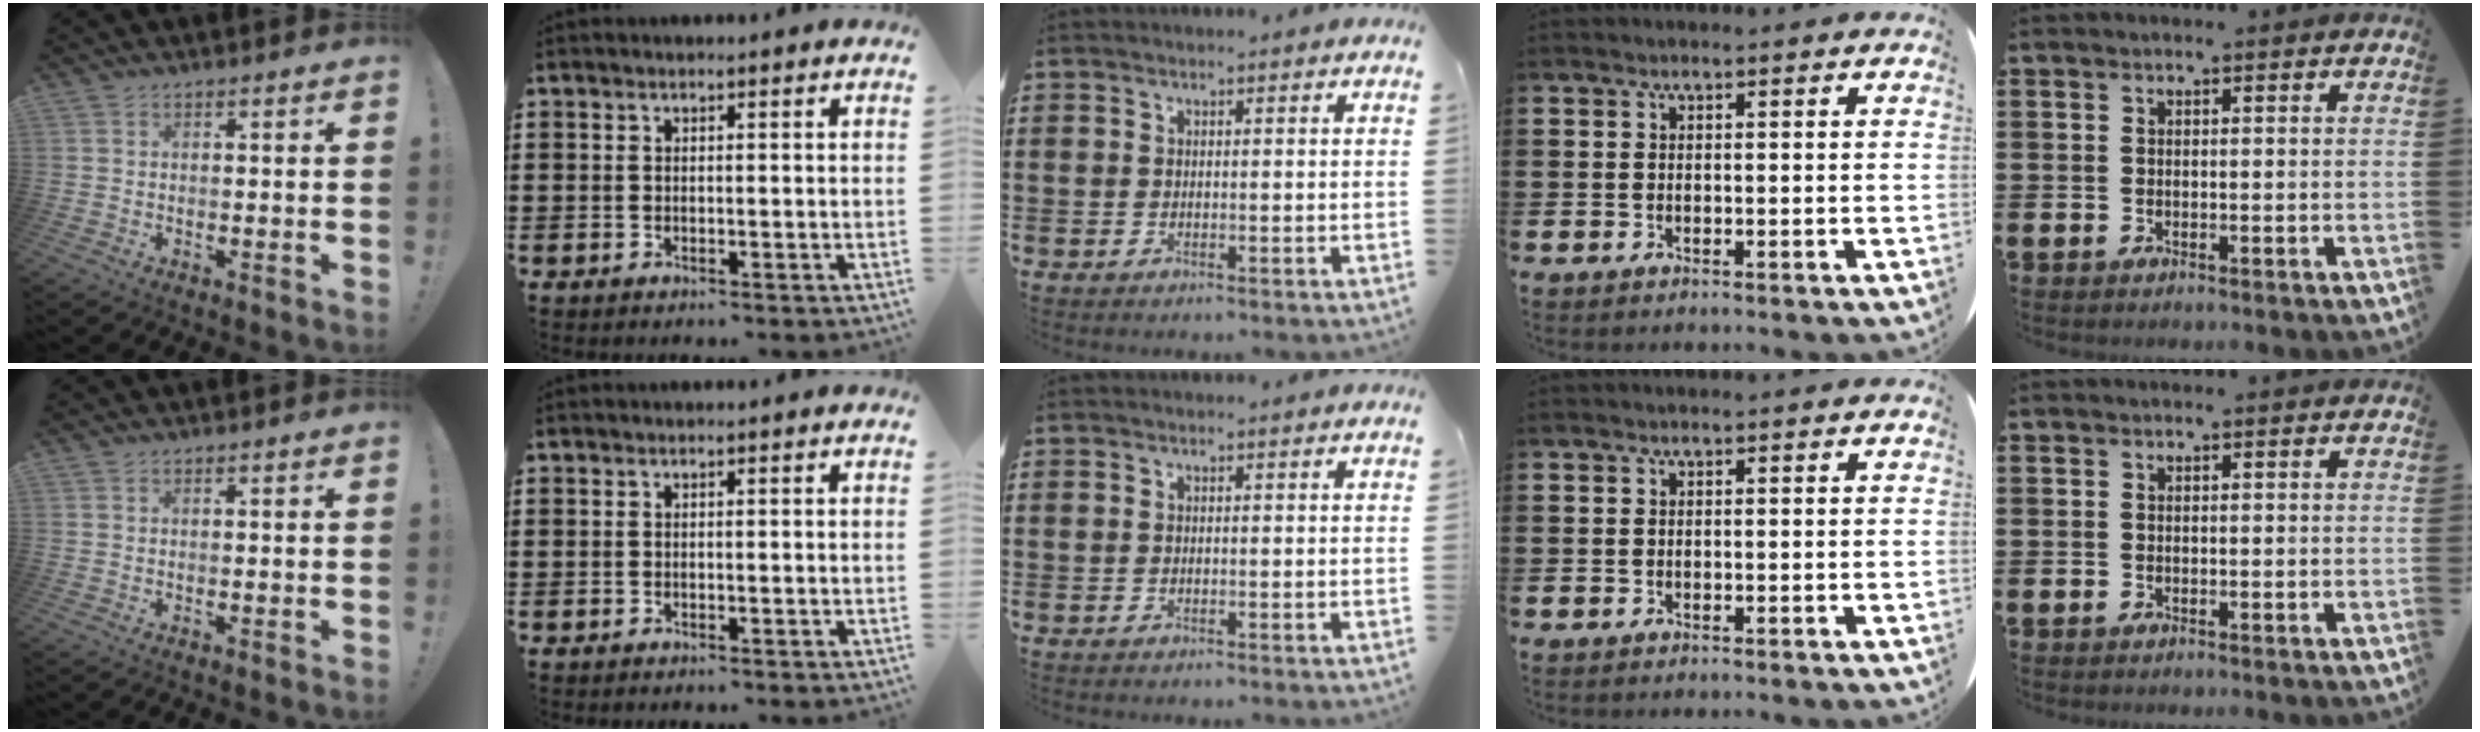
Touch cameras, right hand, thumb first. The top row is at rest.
{}